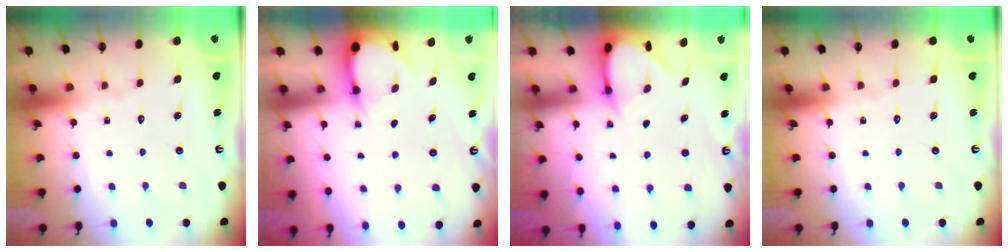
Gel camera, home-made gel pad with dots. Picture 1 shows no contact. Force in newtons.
{"total": 3.3, "press": 3.3, "slide": 0.4}
{"total": 3.9, "press": 3.8, "slide": 0.4}
{"total": 0.0}